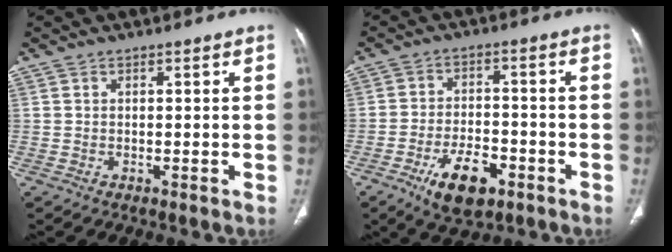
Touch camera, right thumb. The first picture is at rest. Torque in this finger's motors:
{"motor_torque": [1.63, 1.31, -0.05, -0.20, 0.06]}